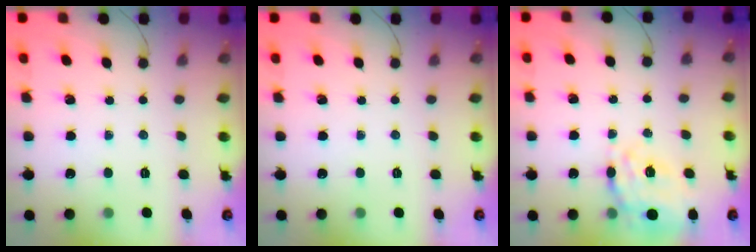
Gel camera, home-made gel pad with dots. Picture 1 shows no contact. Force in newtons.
{"total": 0.0}
{"total": 16.7, "press": 16.3, "slide": 3.5}